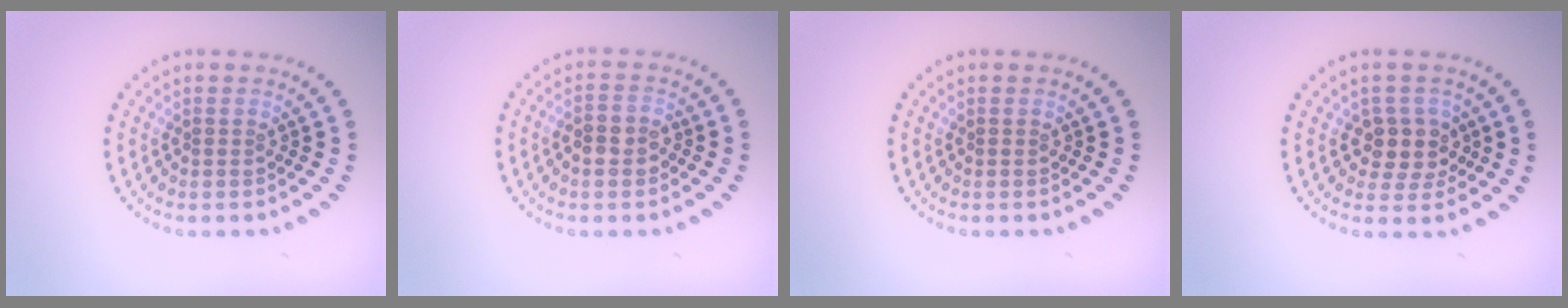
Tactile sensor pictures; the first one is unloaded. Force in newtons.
{"total": 2.3, "press": 2.1, "slide": 0.8}
{"total": 0.0}
{"total": 2.9, "press": 2.5, "slide": 1.4}